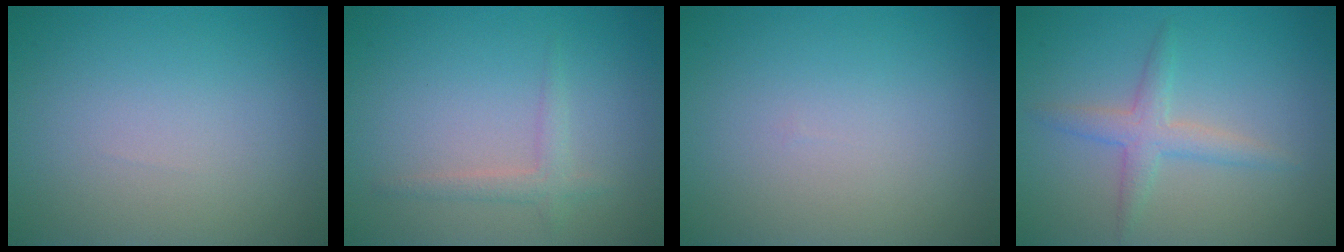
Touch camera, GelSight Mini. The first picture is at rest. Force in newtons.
{"total": 1.6, "press": 1.6, "slide": 0.1}
{"total": 0.0}
{"total": 2.5, "press": 2.5, "slide": 0.1}